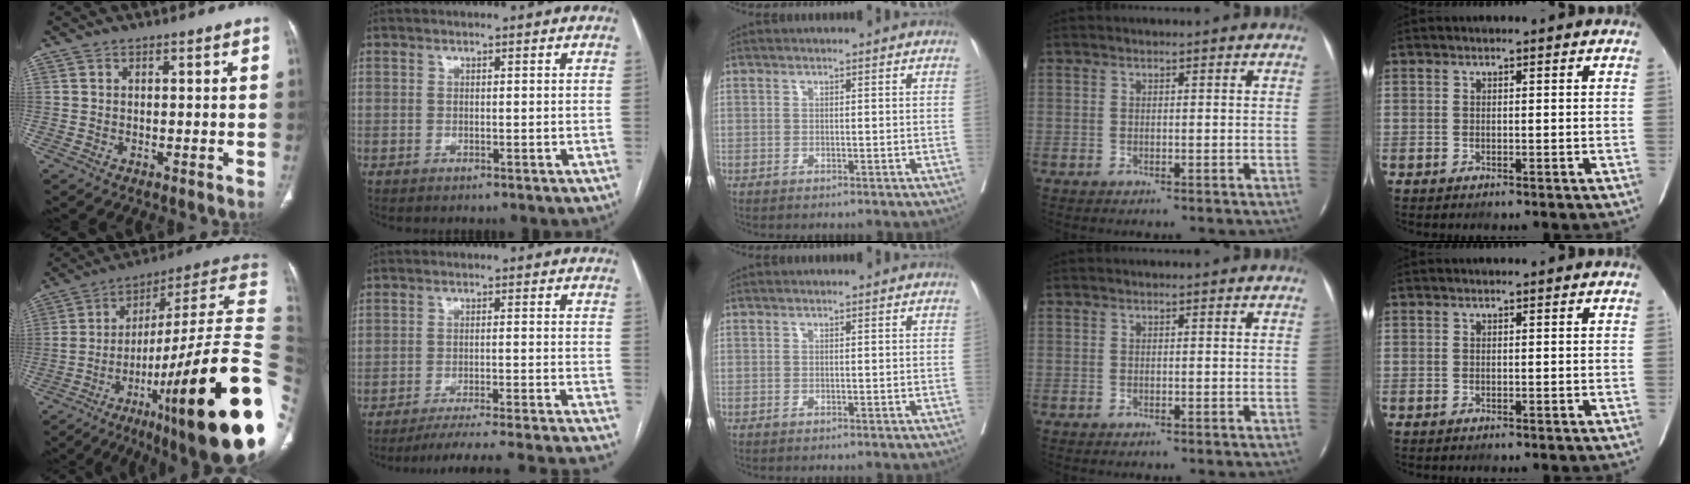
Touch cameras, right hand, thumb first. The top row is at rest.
{"thumb": {"total": 33.9, "force": [-9.7, 6.2, 31.9], "torque": [-0.377, 0.066, -0.152]}, "index": {"total": 20.5, "force": [-19.4, -1.5, 6.3], "torque": [-0.050, -0.030, -0.251]}}